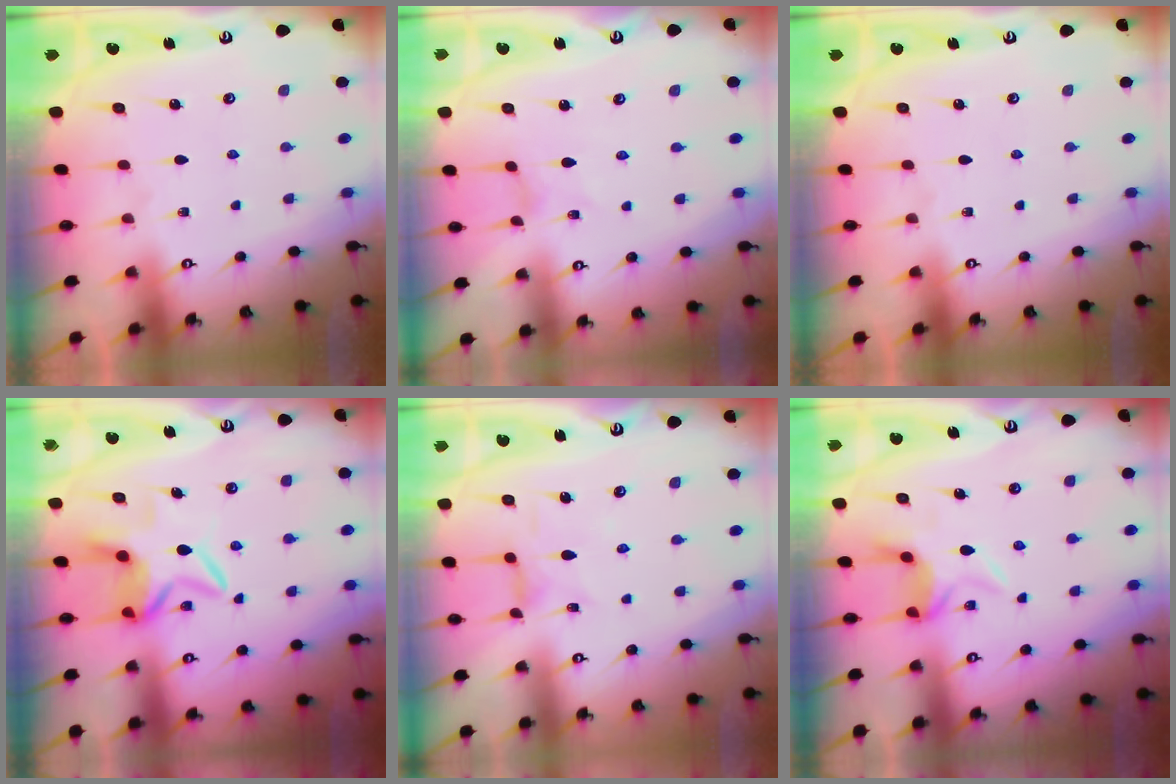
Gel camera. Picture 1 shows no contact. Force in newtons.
{"total": 0.0}
{"total": 0.0}
{"total": 6.8, "press": 6.8, "slide": 1.0}
{"total": 2.6, "press": 2.6, "slide": 0.5}
{"total": 6.0, "press": 5.9, "slide": 1.3}